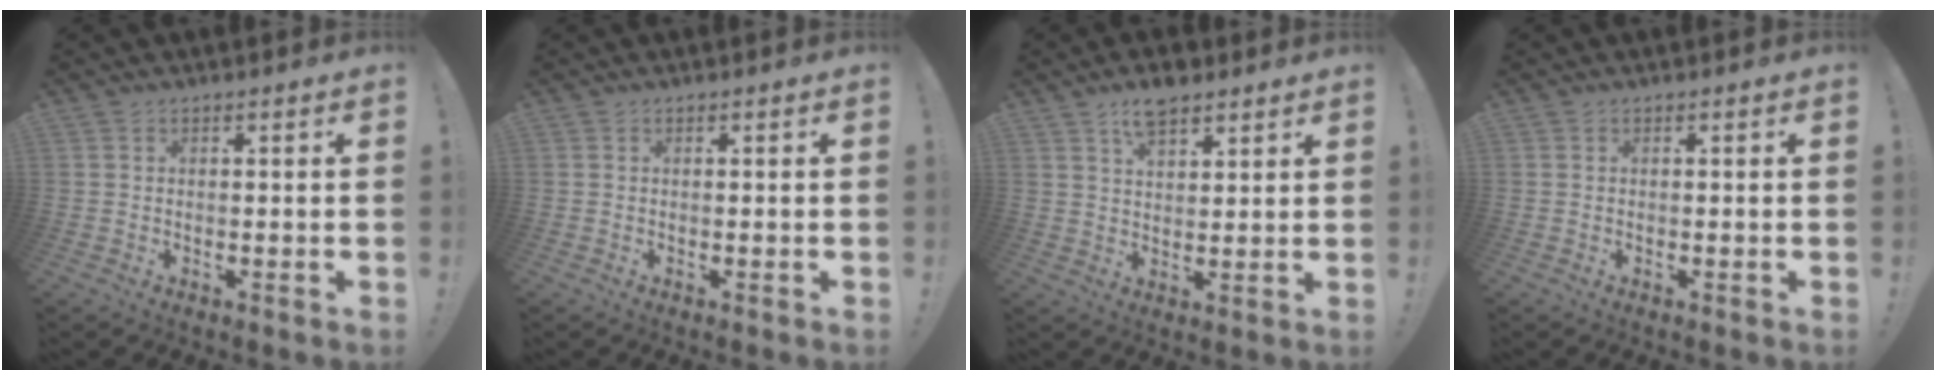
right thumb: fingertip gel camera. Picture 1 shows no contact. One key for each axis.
{"total": 0.0}
{"total": 7.2, "fx": 5.2, "fy": 3.3, "fz": 3.8, "tx": -0.056, "ty": -0.022, "tz": 0.092}
{"total": 0.0}